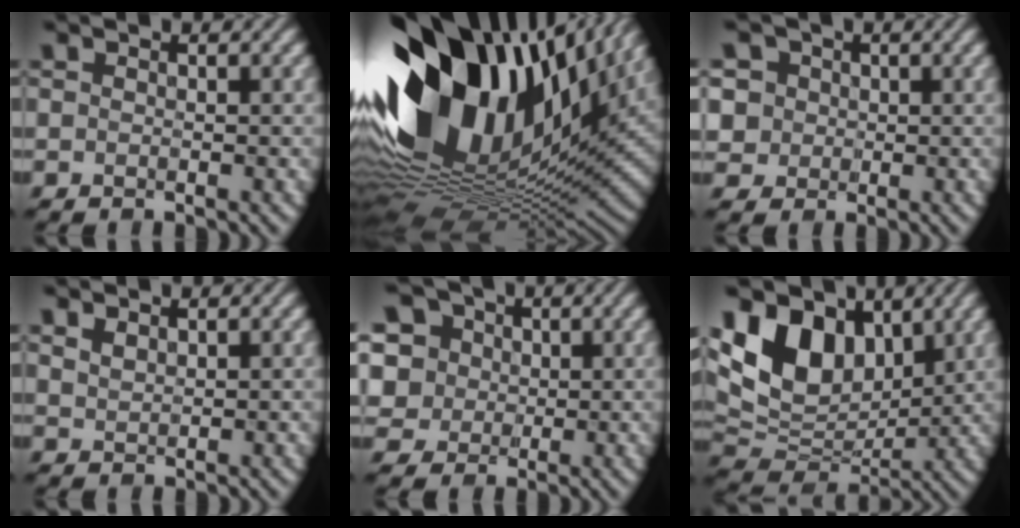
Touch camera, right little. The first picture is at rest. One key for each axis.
{"total": 17.2, "fx": 5.2, "fy": 9.7, "fz": 13.2, "tx": -0.259, "ty": 0.017, "tz": 0.087}
{"total": 3.6, "fx": 0.9, "fy": 3.3, "fz": 0.9, "tx": -0.049, "ty": 0.006, "tz": 0.023}
{"total": 1.3, "fx": 1.0, "fy": 0.7, "fz": 0.6, "tx": -0.015, "ty": 0.005, "tz": 0.020}
{"total": 10.5, "fx": 3.9, "fy": 8.4, "fz": 4.9, "tx": -0.125, "ty": 0.025, "tz": 0.058}
{"total": 11.6, "fx": 4.3, "fy": 7.8, "fz": 7.5, "tx": -0.168, "ty": 0.017, "tz": 0.074}